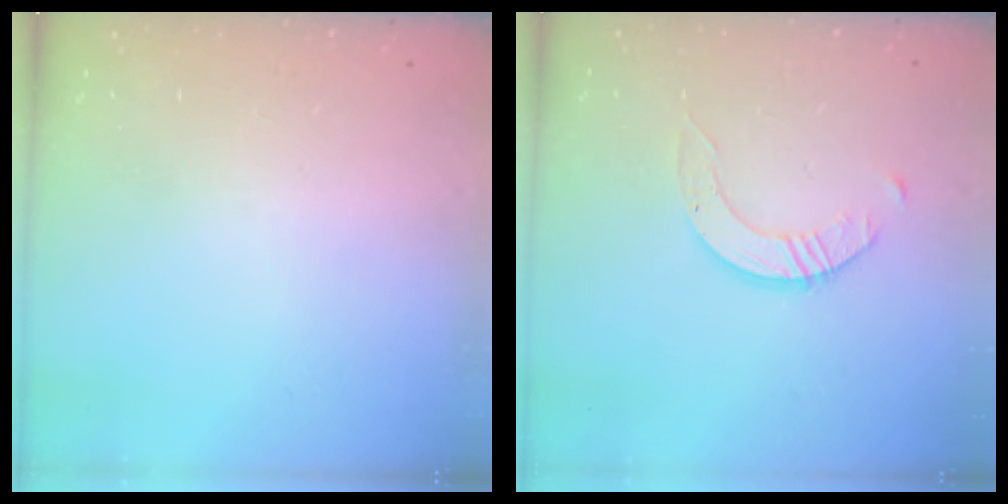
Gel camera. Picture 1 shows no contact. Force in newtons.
{"total": 2.9, "press": 2.9, "slide": 0.2}